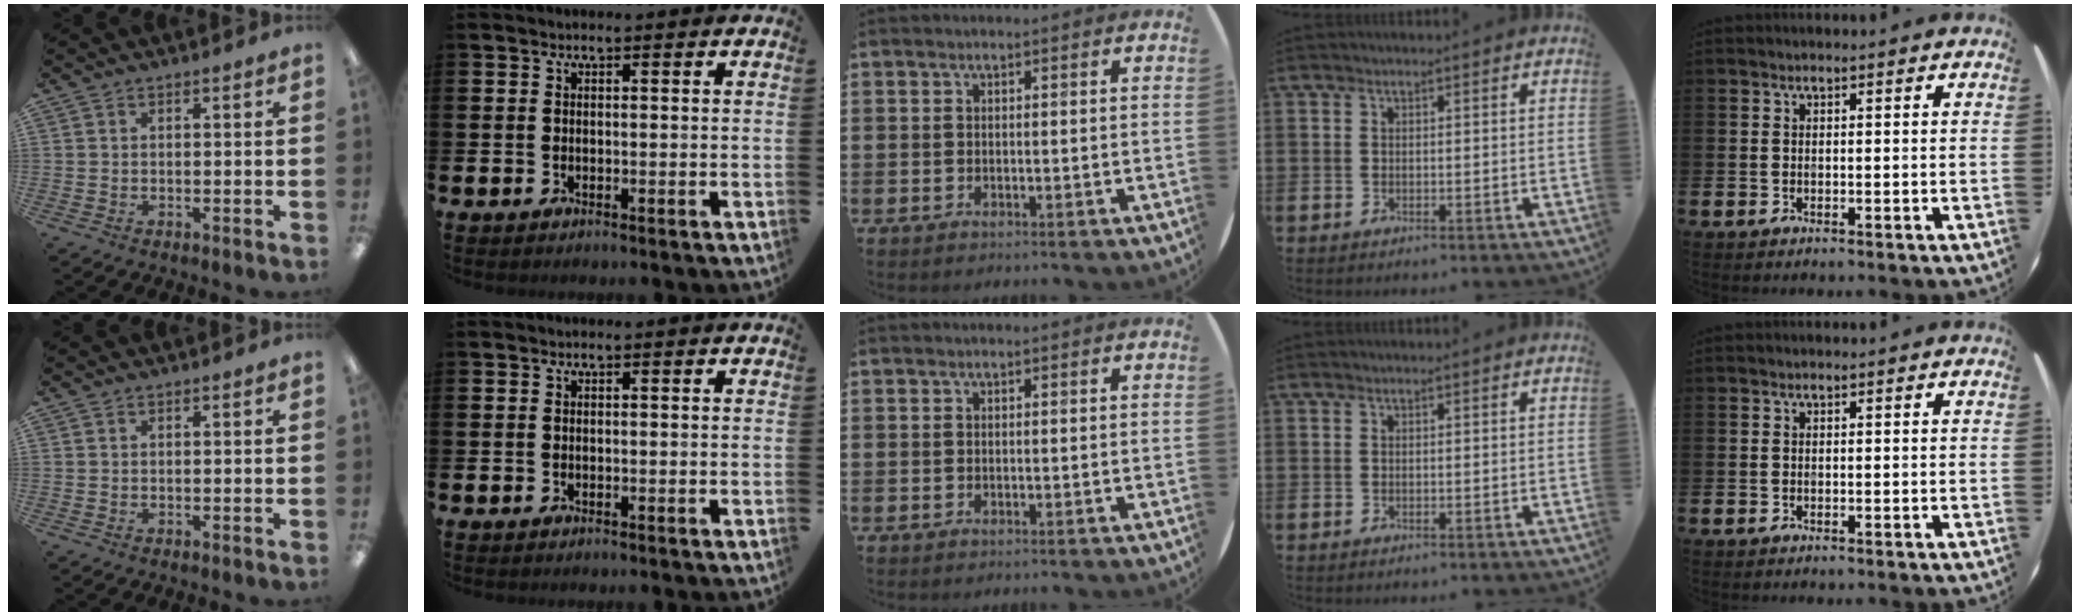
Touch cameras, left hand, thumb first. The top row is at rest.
{}